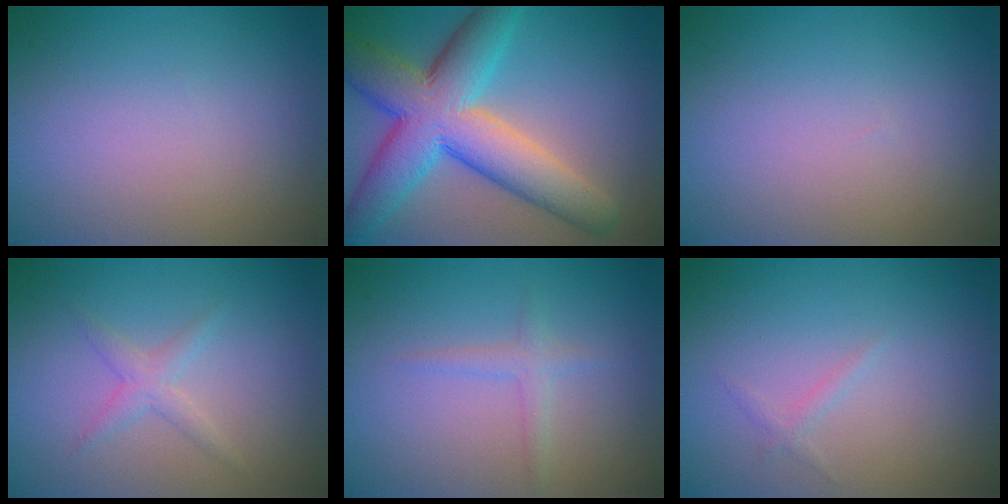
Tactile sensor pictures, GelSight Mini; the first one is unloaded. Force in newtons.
{"total": 10.6, "press": 10.6, "slide": 0.3}
{"total": 0.0}
{"total": 1.6, "press": 1.6, "slide": 0.0}
{"total": 1.3, "press": 1.3, "slide": 0.1}
{"total": 0.7, "press": 0.7, "slide": 0.1}